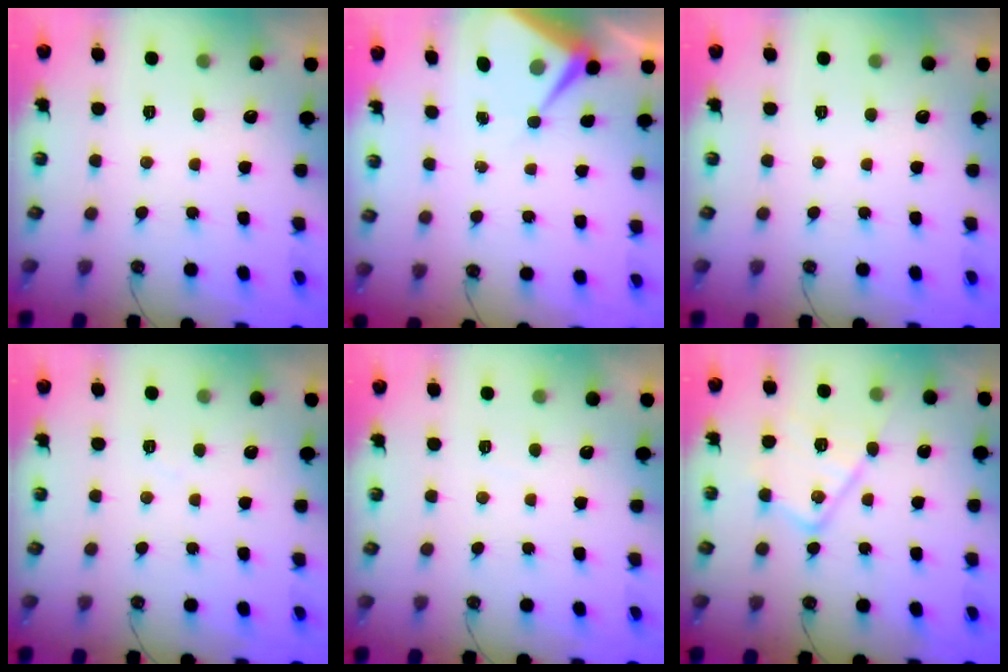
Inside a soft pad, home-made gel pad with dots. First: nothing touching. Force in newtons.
{"total": 6.2, "press": 6.2, "slide": 0.9}
{"total": 0.0}
{"total": 3.8, "press": 3.8, "slide": 0.5}
{"total": 3.2, "press": 3.1, "slide": 0.5}
{"total": 13.9, "press": 13.9, "slide": 1.2}